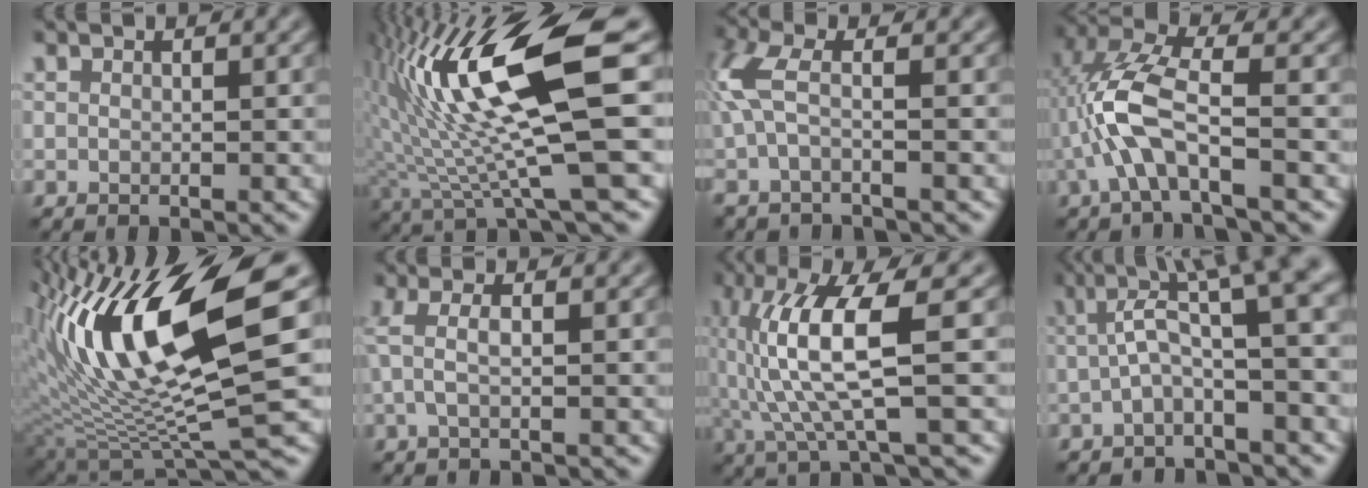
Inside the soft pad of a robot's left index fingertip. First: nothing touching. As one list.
[{"total": 14.0, "force": [2.9, 2.6, 13.4], "torque": [-0.229, 0.004, 0.058]}, {"total": 4.3, "force": [-0.2, 1.4, 4.1], "torque": [-0.109, 0.005, -0.014]}, {"total": 5.8, "force": [-1.7, 1.7, 5.3], "torque": [-0.121, 0.014, -0.038]}, {"total": 14.4, "force": [3.6, 3.9, 13.4], "torque": [-0.259, 0.002, 0.074]}, {"total": 2.4, "force": [0.1, 0.6, 2.3], "torque": [-0.053, 0.004, 0.001]}, {"total": 8.5, "force": [0.5, 1.8, 8.3], "torque": [-0.179, 0.000, 0.017]}, {"total": 7.5, "force": [1.6, 2.0, 7.0], "torque": [-0.110, 0.024, 0.013]}]